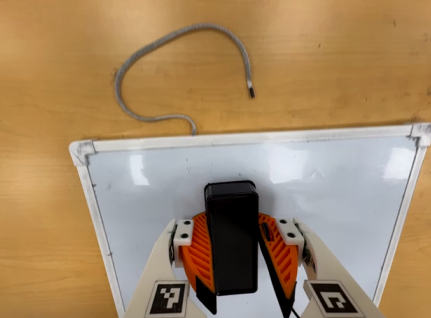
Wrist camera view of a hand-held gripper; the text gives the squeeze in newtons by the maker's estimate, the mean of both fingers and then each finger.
{"total": 14.4, "left": 15.9, "right": 13.0}